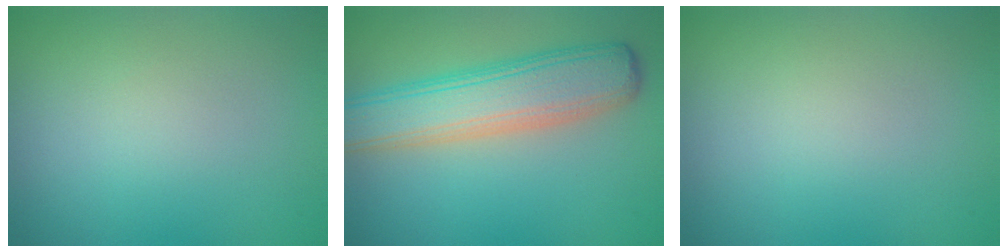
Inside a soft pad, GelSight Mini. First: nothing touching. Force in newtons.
{"total": 7.1, "press": 7.1, "slide": 0.6}
{"total": 0.0}